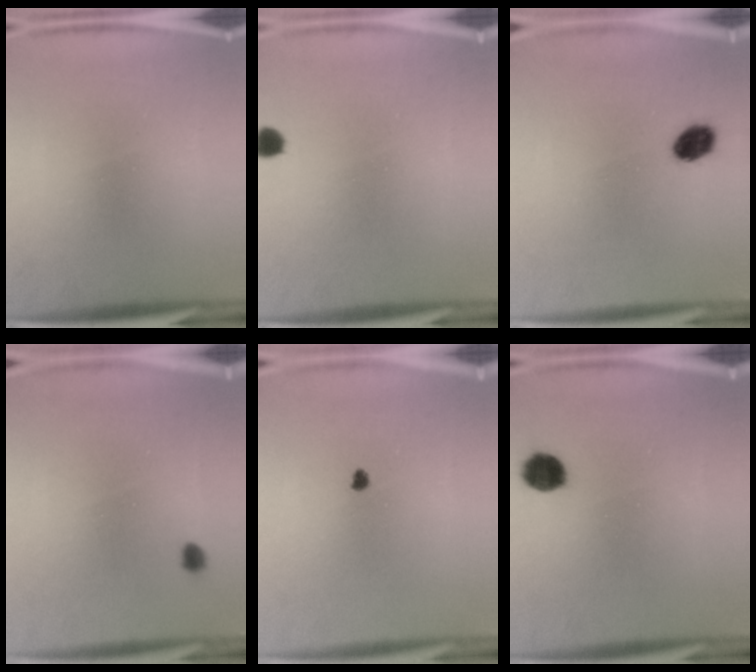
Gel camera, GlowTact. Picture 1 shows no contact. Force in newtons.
{"total": 2.1}
{"total": 5.6}
{"total": 1.3}
{"total": 1.0}
{"total": 4.9}